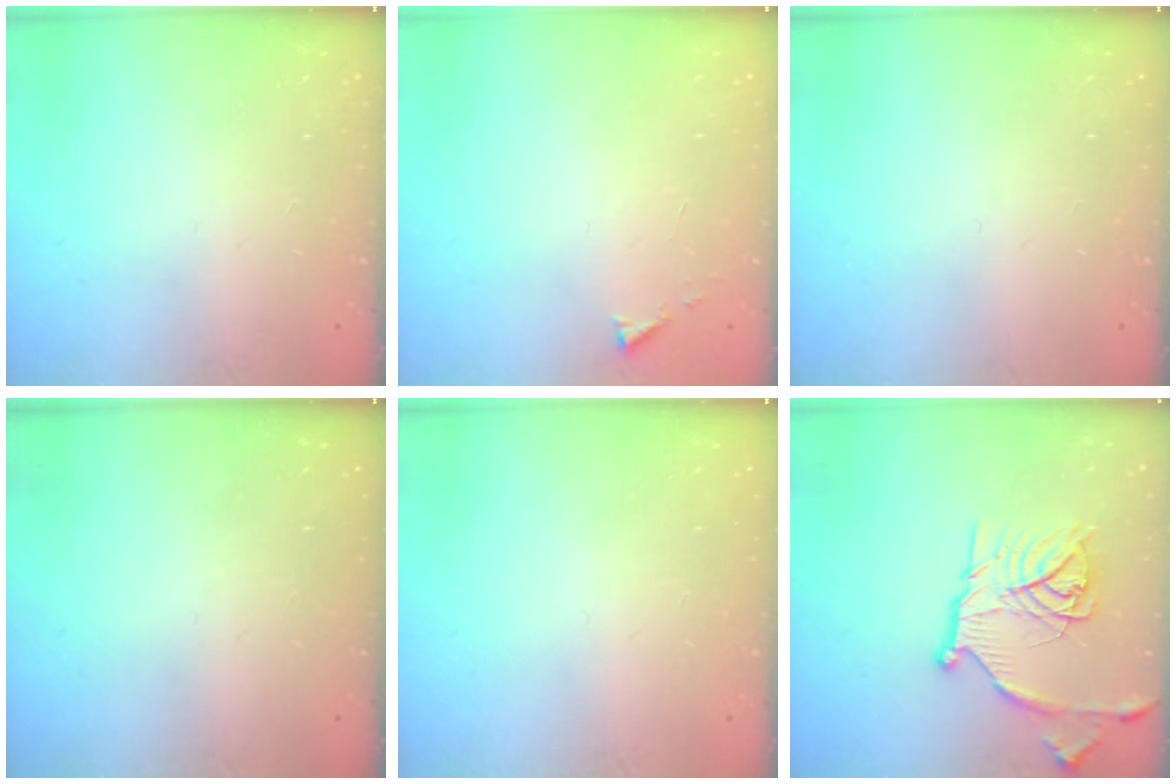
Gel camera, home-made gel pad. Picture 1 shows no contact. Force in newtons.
{"total": 2.9, "press": 2.9, "slide": 0.4}
{"total": 0.0}
{"total": 0.0}
{"total": 0.0}
{"total": 19.1, "press": 19.0, "slide": 1.7}